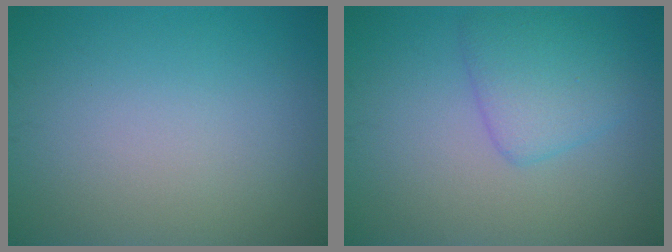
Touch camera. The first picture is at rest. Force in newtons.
{"total": 3.4, "press": 3.4, "slide": 0.2}